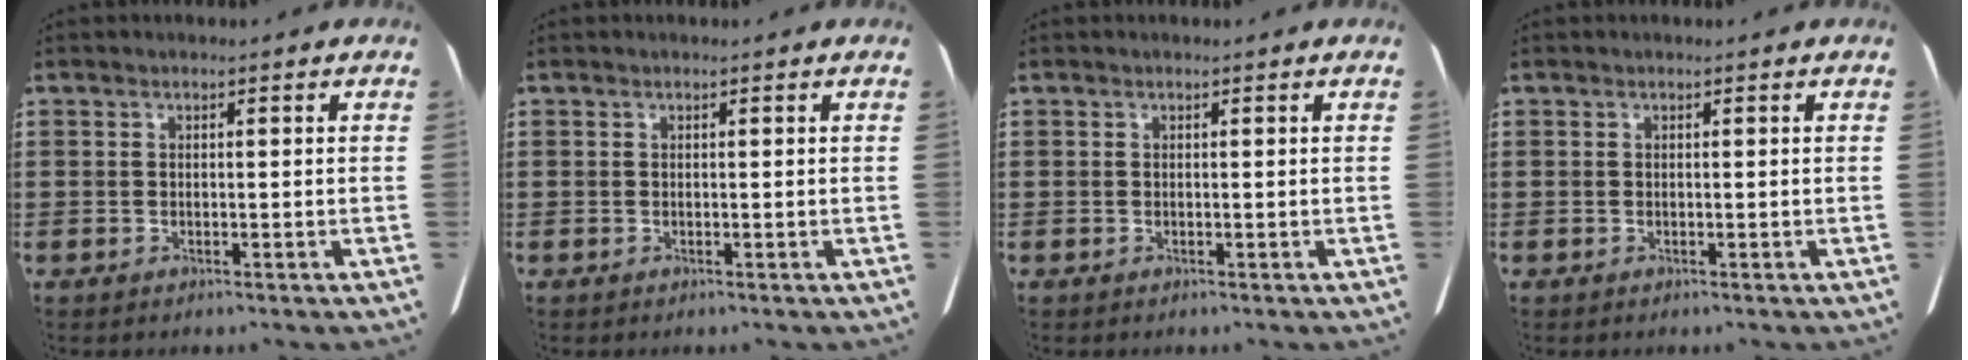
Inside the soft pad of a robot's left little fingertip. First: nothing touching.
{"total": 0.0}
{"total": 0.0}
{"total": 0.0}